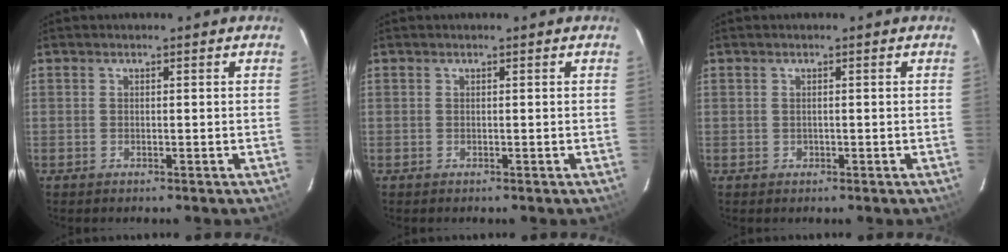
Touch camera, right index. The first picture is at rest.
{"total": 0.0}
{"total": 0.9, "force": [-0.2, 0.9, 0.0], "torque": [0.003, 0.003, 0.001]}